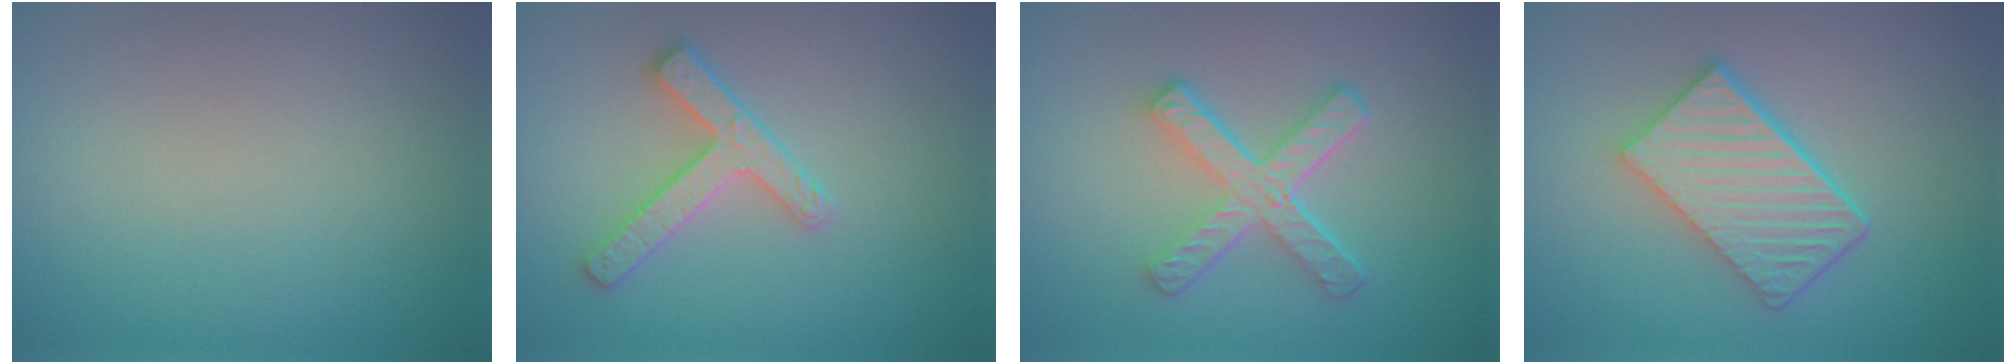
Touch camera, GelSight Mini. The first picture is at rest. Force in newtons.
{"total": 2.9, "press": 2.9, "slide": 0.5}
{"total": 4.9, "press": 3.5, "slide": 3.4}
{"total": 5.8, "press": 4.3, "slide": 4.0}